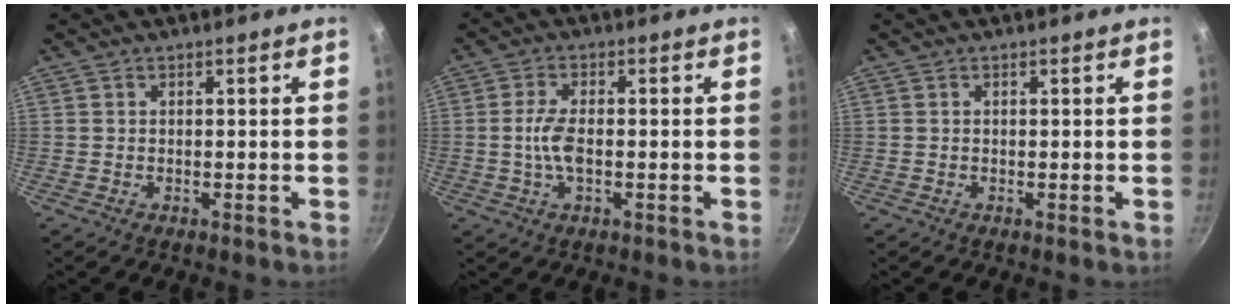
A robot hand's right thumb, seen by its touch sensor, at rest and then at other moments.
{"total": 5.2, "force": [-0.7, 2.3, 4.6], "torque": [-0.095, 0.006, -0.017]}
{"total": 0.0}